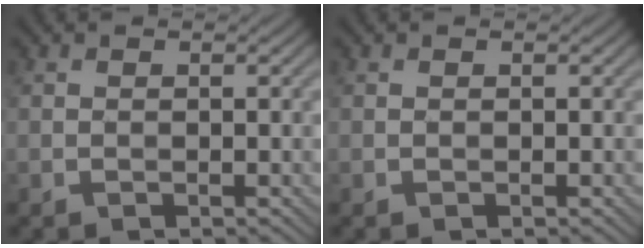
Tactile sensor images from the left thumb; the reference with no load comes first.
{"total": 0.0}